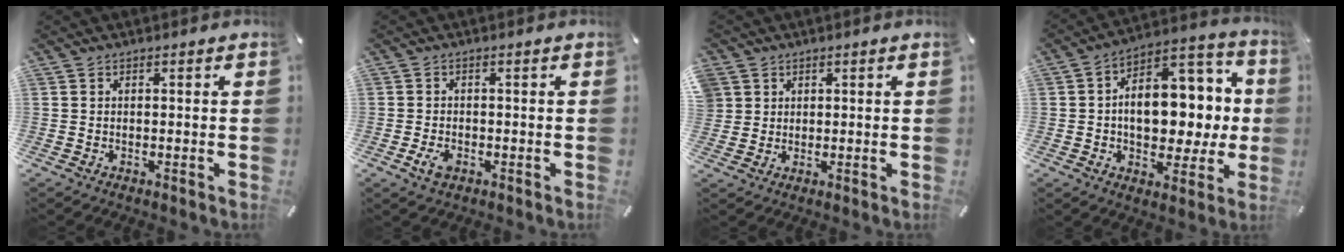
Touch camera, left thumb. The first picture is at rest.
{"total": 2.9, "force": [-1.2, 1.8, 1.9], "torque": [-0.049, -0.001, -0.025]}
{"total": 3.8, "force": [1.6, 3.5, -0.1], "torque": [-0.008, 0.006, 0.031]}
{"total": 16.3, "force": [0.5, 10.9, 12.1], "torque": [-0.172, -0.003, 0.017]}